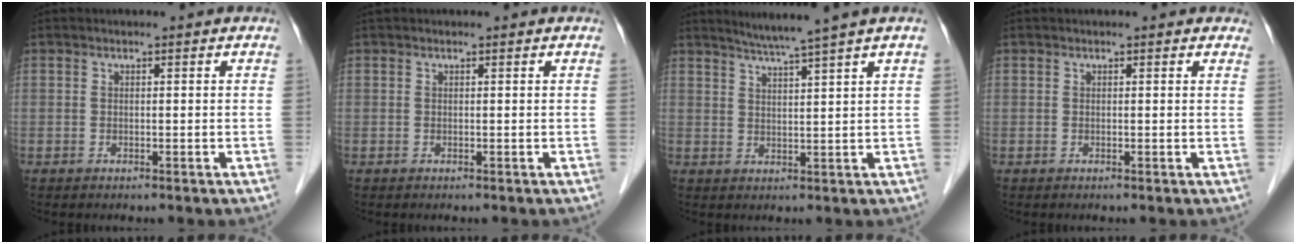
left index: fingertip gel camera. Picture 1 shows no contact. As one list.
[{"total": 0.0}, {"total": 5.1, "force": [3.9, -1.6, 2.9], "torque": [-0.048, -0.001, 0.071]}, {"total": 1.8, "force": [1.6, 0.6, 0.7], "torque": [-0.008, 0.005, 0.006]}]